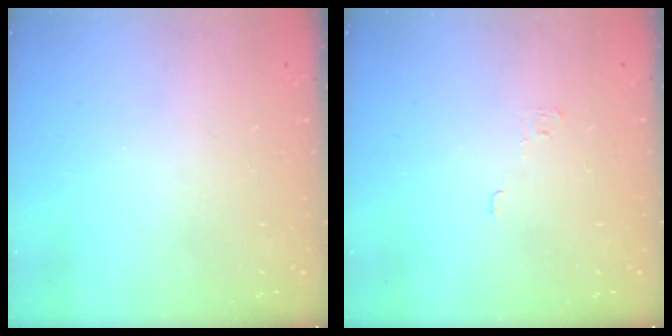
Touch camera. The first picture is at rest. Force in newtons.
{"total": 2.3, "press": 2.3, "slide": 0.3}